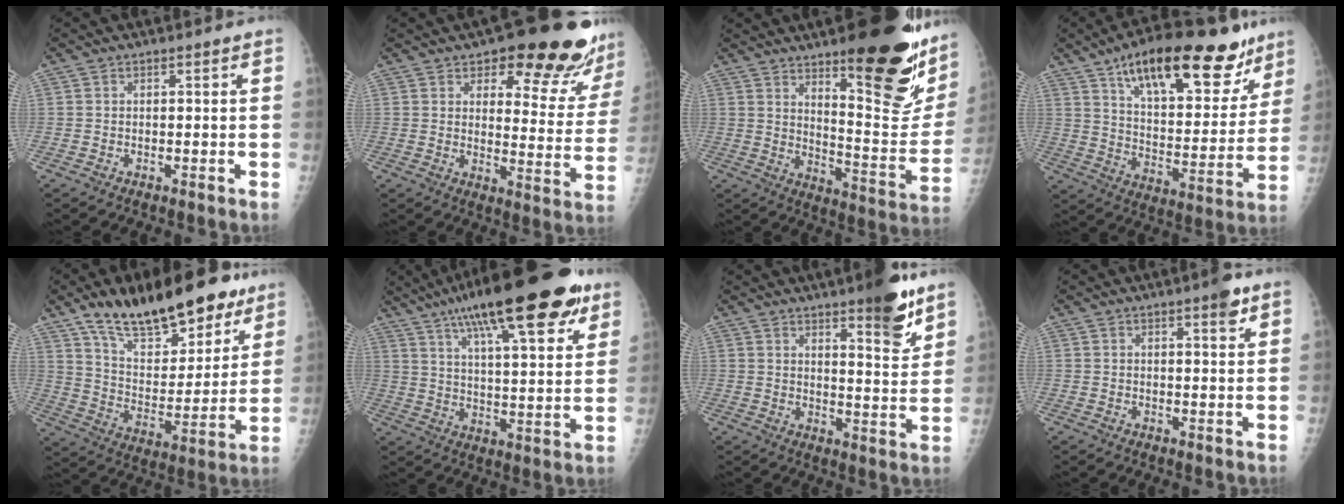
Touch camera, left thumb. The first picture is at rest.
{"total": 19.3, "force": [14.7, 6.7, 10.5], "torque": [-0.078, -0.091, 0.175]}
{"total": 25.6, "force": [14.6, 7.0, 19.8], "torque": [-0.230, -0.089, 0.216]}
{"total": 26.6, "force": [16.7, 10.3, 18.0], "torque": [-0.230, -0.044, 0.257]}
{"total": 24.5, "force": [16.8, 10.0, 14.9], "torque": [-0.194, -0.063, 0.272]}
{"total": 26.5, "force": [16.4, 6.9, 19.7], "torque": [-0.281, -0.034, 0.251]}
{"total": 10.7, "force": [7.2, 2.4, 7.5], "torque": [-0.084, -0.049, 0.103]}
{"total": 3.3, "force": [2.1, 0.7, 2.5], "torque": [-0.030, -0.010, 0.027]}